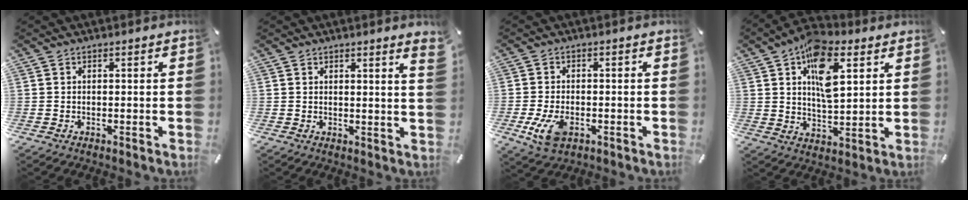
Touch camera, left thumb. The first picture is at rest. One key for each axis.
{"total": 2.5, "fx": 1.7, "fy": -0.1, "fz": 1.8, "tx": -0.029, "ty": -0.007, "tz": 0.027}
{"total": 6.6, "fx": -2.4, "fy": 4.0, "fz": 4.7, "tx": -0.113, "ty": 0.000, "tz": -0.045}
{"total": 13.3, "fx": 5.7, "fy": 6.9, "fz": 9.8, "tx": -0.150, "ty": -0.013, "tz": 0.098}